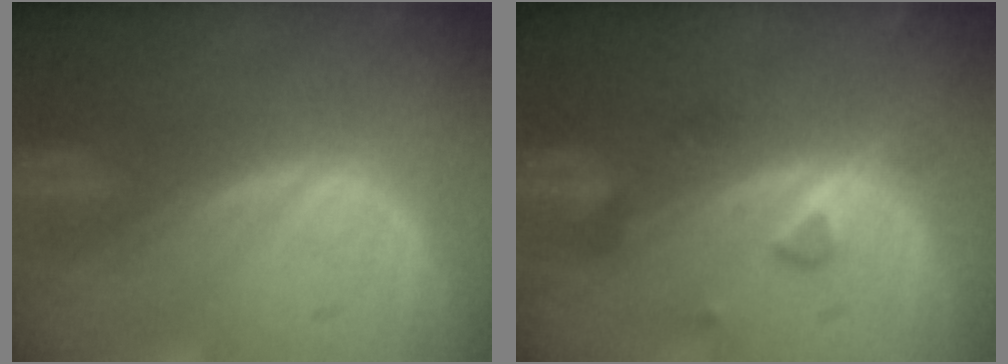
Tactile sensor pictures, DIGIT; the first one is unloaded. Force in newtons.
{"total": 3.5, "press": 3.4, "slide": 0.8}